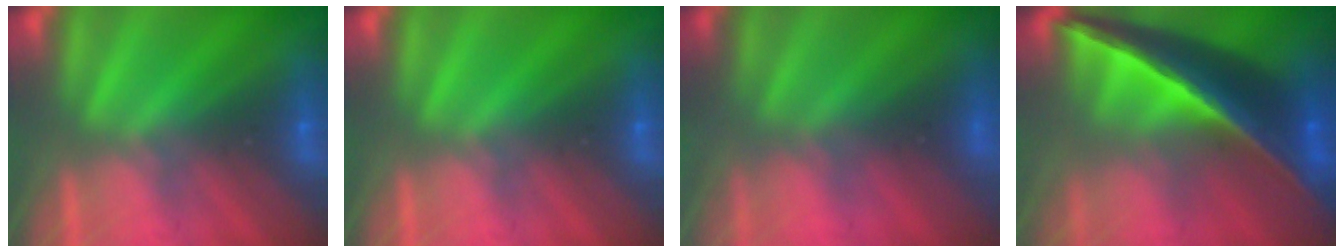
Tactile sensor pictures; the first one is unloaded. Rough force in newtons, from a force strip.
{"total": 0.0}
{"total": 6.0}
{"total": 6.9}